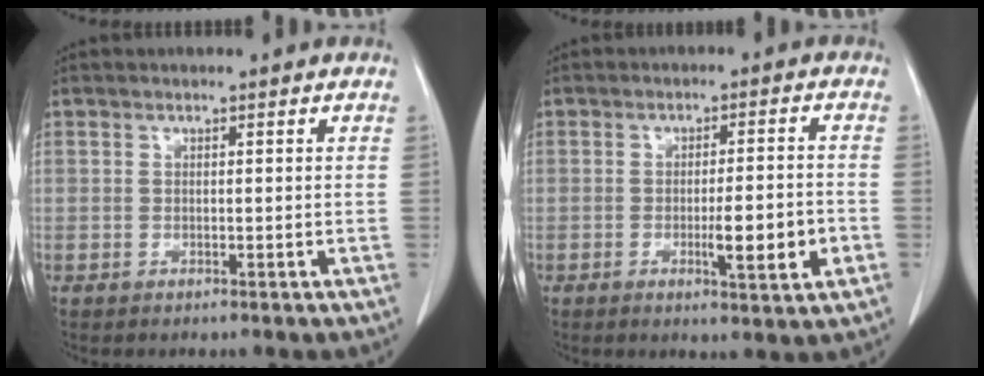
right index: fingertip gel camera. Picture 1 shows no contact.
{"total": 6.9, "force": [-2.1, 0.5, 6.5], "torque": [-0.095, -0.006, -0.027]}